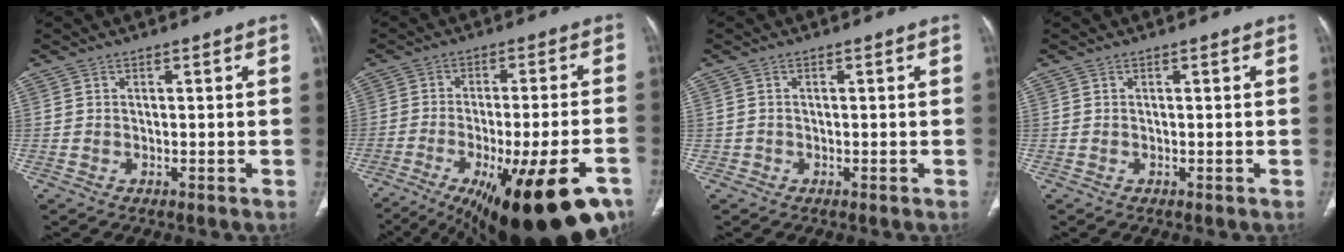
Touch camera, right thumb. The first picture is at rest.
{"total": 25.5, "force": [-14.6, 7.2, 19.7], "torque": [-0.246, 0.025, -0.206]}
{"total": 0.6, "force": [-0.3, 0.5, -0.2], "torque": [0.006, 0.006, -0.007]}
{"total": 0.0}